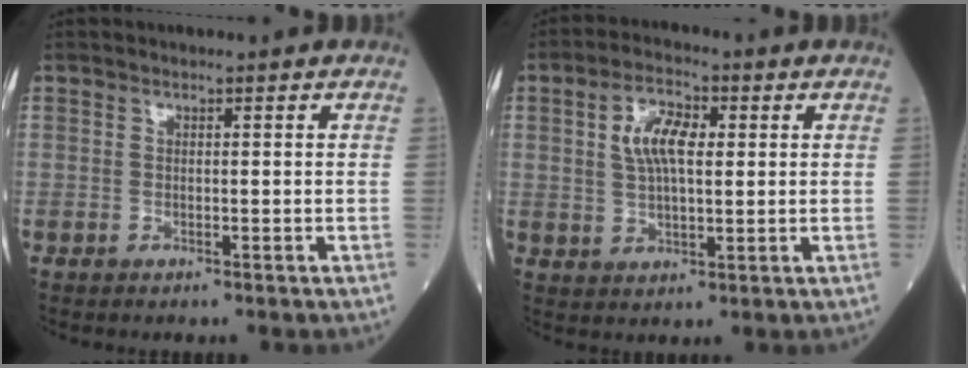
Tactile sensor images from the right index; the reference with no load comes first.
{"total": 7.4, "force": [1.7, 3.2, 6.4], "torque": [-0.125, 0.014, 0.033]}